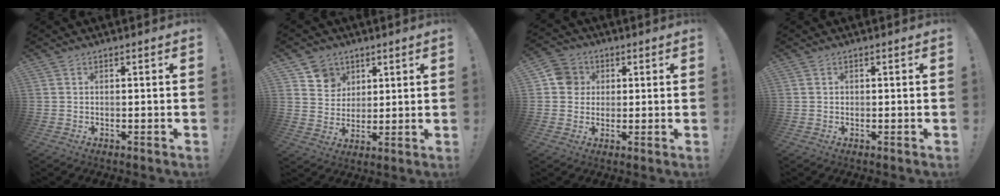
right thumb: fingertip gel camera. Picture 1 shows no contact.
{"total": 7.9, "force": [4.2, 6.6, 0.6], "torque": [-0.010, -0.037, 0.084]}
{"total": 8.8, "force": [2.2, 8.4, 1.9], "torque": [-0.016, -0.008, 0.045]}
{"total": 0.6, "force": [0.0, 0.6, 0.1], "torque": [-0.006, 0.005, 0.001]}